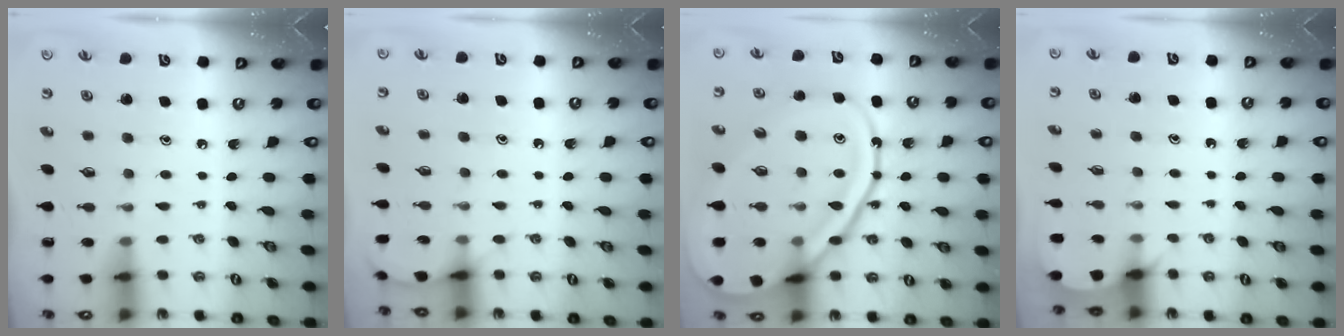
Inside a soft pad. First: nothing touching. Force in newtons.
{"total": 5.3, "press": 5.2, "slide": 0.7}
{"total": 22.4, "press": 22.3, "slide": 1.9}
{"total": 4.4, "press": 4.4, "slide": 0.3}